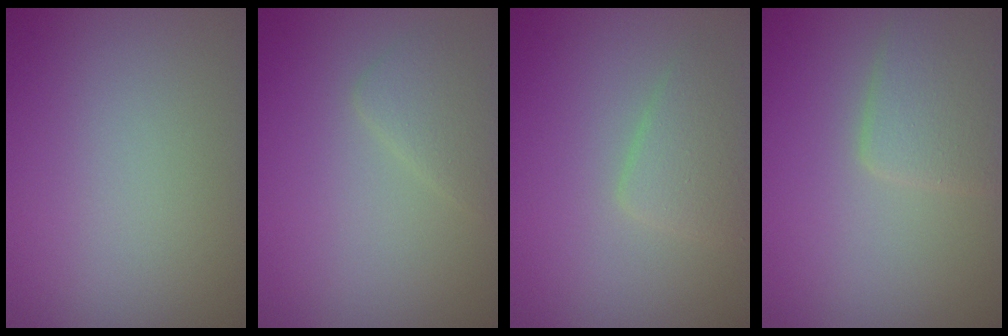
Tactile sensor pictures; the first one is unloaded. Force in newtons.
{"total": 1.9, "press": 1.9, "slide": 0.0}
{"total": 2.4, "press": 2.4, "slide": 0.1}
{"total": 3.4, "press": 3.4, "slide": 0.3}